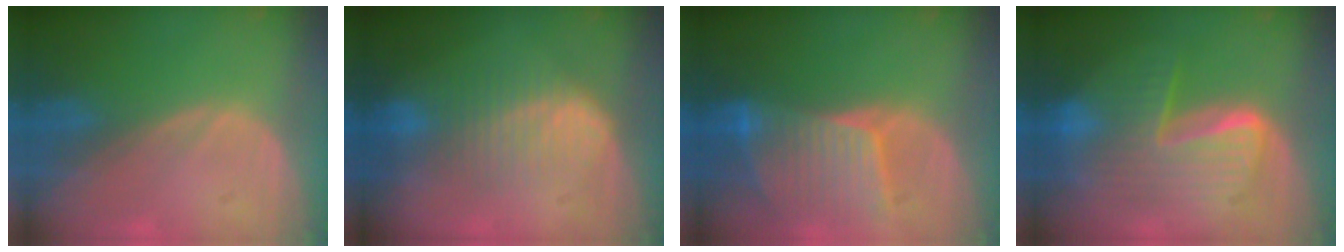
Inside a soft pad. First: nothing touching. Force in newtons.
{"total": 6.9, "press": 6.6, "slide": 1.8}
{"total": 8.5, "press": 7.7, "slide": 3.6}
{"total": 9.9, "press": 9.9, "slide": 0.9}